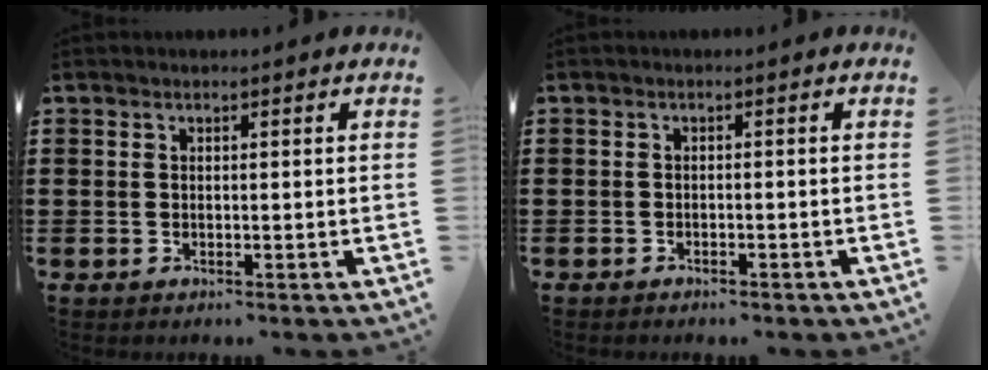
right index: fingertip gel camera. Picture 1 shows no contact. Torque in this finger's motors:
{"motor_torque": [-0.20, 0.24, 0.00, -0.02]}